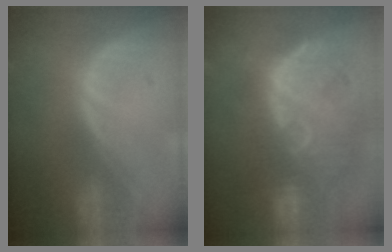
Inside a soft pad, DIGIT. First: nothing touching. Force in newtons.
{"total": 13.4, "press": 11.5, "slide": 6.9}